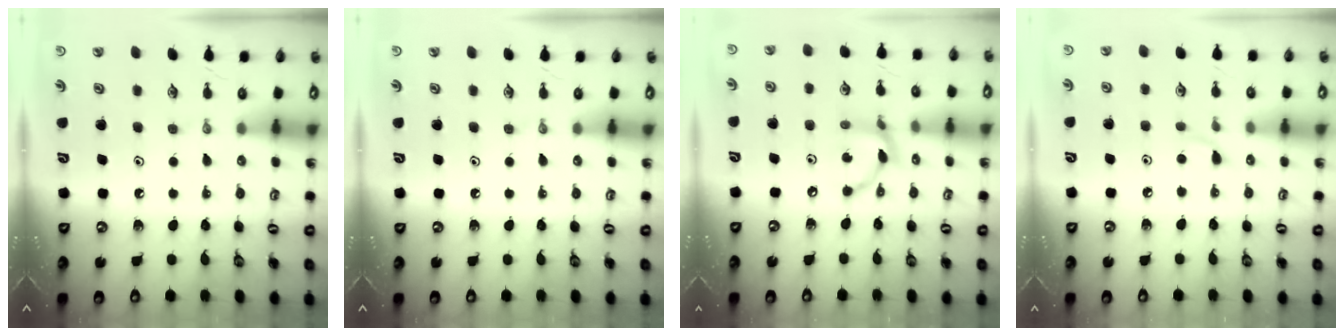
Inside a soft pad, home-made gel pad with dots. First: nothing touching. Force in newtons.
{"total": 0.0}
{"total": 8.5, "press": 8.5, "slide": 0.4}
{"total": 3.5, "press": 3.5, "slide": 0.4}